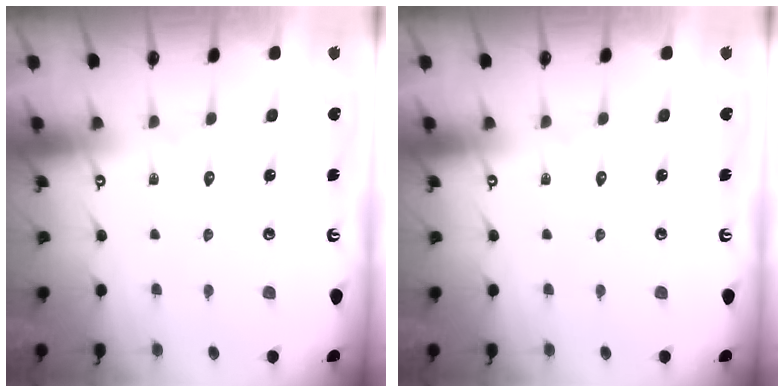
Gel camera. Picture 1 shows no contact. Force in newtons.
{"total": 0.0}